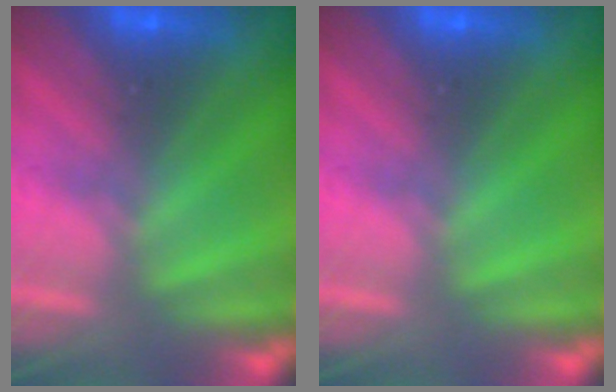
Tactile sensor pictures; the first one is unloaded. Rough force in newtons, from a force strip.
{"total": 0.0}